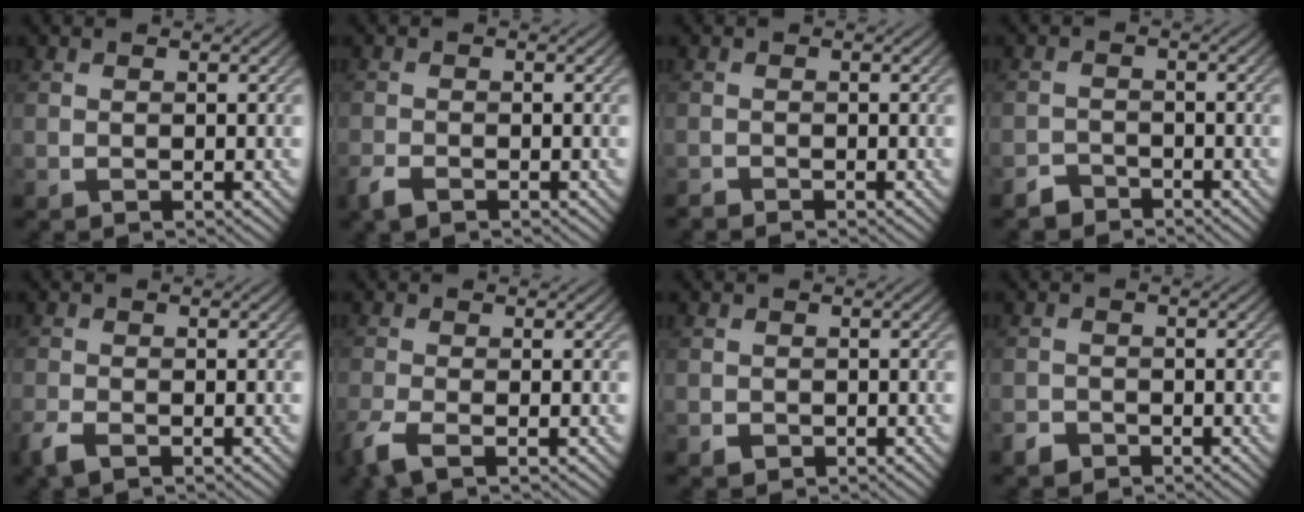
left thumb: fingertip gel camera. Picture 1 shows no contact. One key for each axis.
{"total": 2.0, "fx": -1.5, "fy": 0.6, "fz": 1.2, "tx": -0.029, "ty": -0.003, "tz": -0.036}
{"total": 0.7, "fx": -0.7, "fy": -0.1, "fz": 0.0, "tx": 0.002, "ty": 0.002, "tz": -0.018}
{"total": 2.1, "fx": -2.0, "fy": 0.7, "fz": 0.3, "tx": 0.000, "ty": 0.007, "tz": -0.044}
{"total": 2.3, "fx": -1.6, "fy": 0.6, "fz": 1.5, "tx": -0.037, "ty": -0.004, "tz": -0.039}
{"total": 3.1, "fx": -1.9, "fy": 0.5, "fz": 2.4, "tx": -0.056, "ty": -0.003, "tz": -0.051}
{"total": 0.9, "fx": -0.5, "fy": 0.6, "fz": 0.3, "tx": -0.003, "ty": -0.001, "tz": -0.012}
{"total": 1.6, "fx": -1.3, "fy": 0.8, "fz": 0.4, "tx": -0.005, "ty": 0.003, "tz": -0.030}